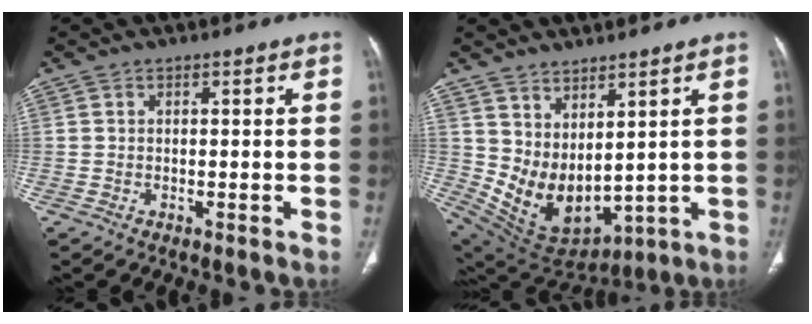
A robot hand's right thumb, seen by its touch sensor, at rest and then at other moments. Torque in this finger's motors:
{"motor_torque": [-0.90, 0.70, 0.18, 0.11, -0.07]}